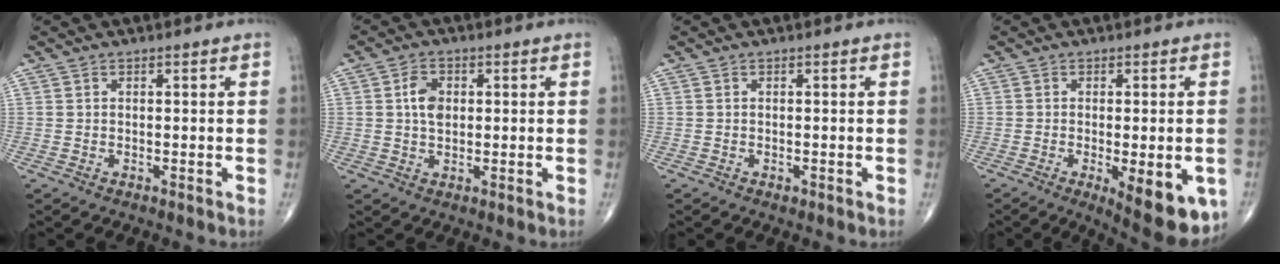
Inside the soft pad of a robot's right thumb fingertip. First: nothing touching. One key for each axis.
{"total": 4.2, "fx": 0.7, "fy": 2.8, "fz": 3.0, "tx": -0.051, "ty": -0.002, "tz": 0.009}
{"total": 0.5, "fx": -0.3, "fy": 0.3, "fz": 0.3, "tx": -0.002, "ty": 0.000, "tz": -0.005}
{"total": 12.8, "fx": -4.7, "fy": 4.5, "fz": 11.0, "tx": -0.116, "ty": -0.008, "tz": -0.053}